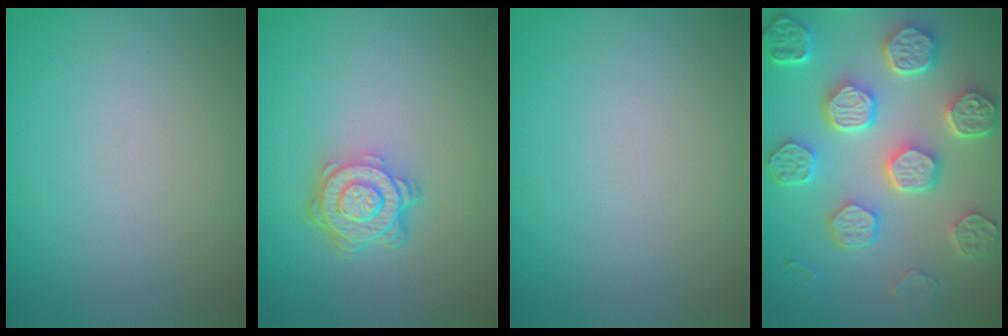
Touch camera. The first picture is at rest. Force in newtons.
{"total": 4.3, "press": 3.2, "slide": 2.9}
{"total": 0.0}
{"total": 8.4, "press": 6.5, "slide": 5.4}